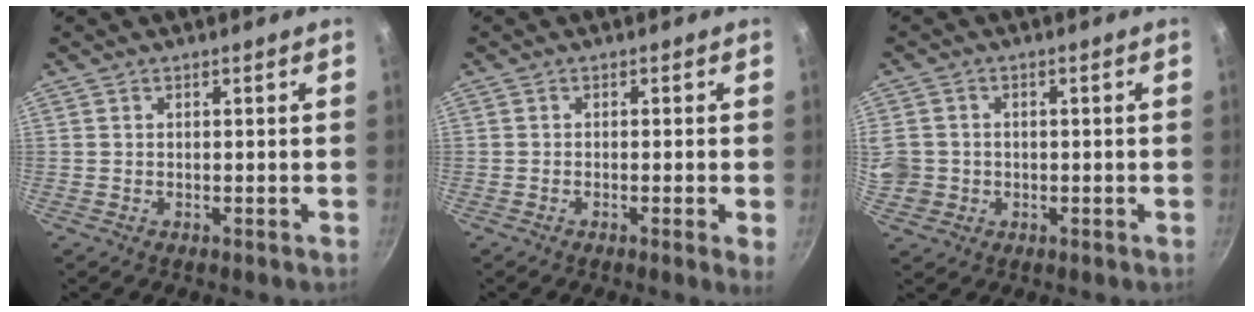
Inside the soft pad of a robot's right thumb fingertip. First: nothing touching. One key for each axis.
{"total": 2.6, "fx": -0.6, "fy": 0.0, "fz": 2.5, "tx": -0.041, "ty": -0.007, "tz": -0.012}
{"total": 7.7, "fx": -0.3, "fy": 7.1, "fz": 2.9, "tx": -0.067, "ty": 0.008, "tz": 0.000}